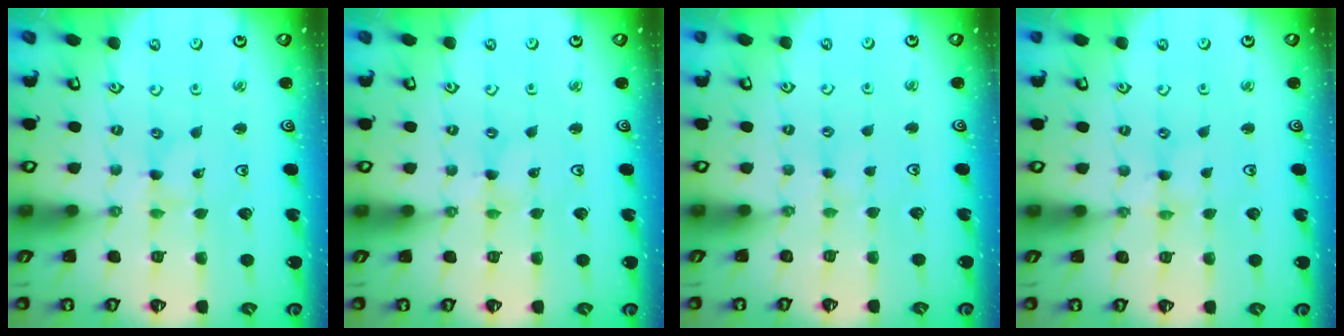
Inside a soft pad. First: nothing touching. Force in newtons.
{"total": 0.0}
{"total": 1.3, "press": 1.2, "slide": 0.3}
{"total": 0.0}